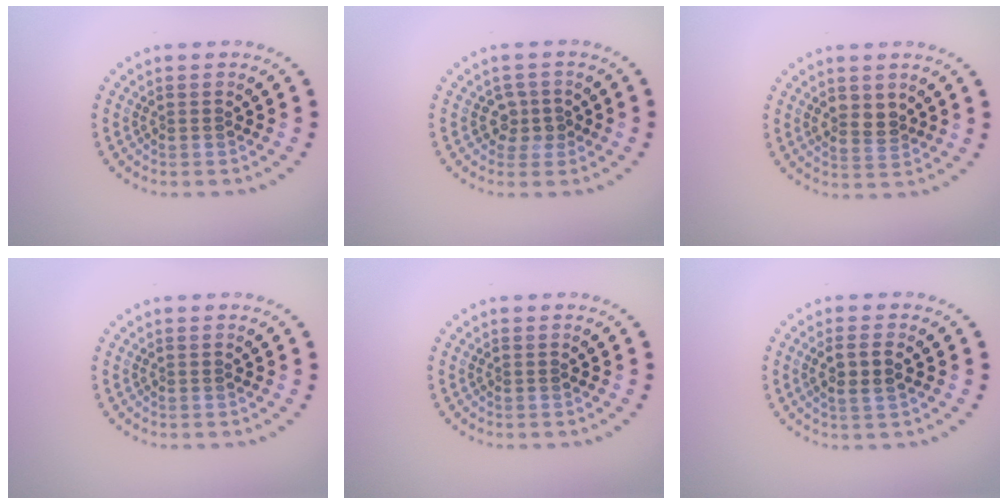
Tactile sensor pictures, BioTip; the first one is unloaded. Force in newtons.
{"total": 1.9, "press": 1.5, "slide": 1.1}
{"total": 2.1, "press": 2.0, "slide": 0.7}
{"total": 0.0}
{"total": 0.0}
{"total": 2.3, "press": 2.2, "slide": 0.9}